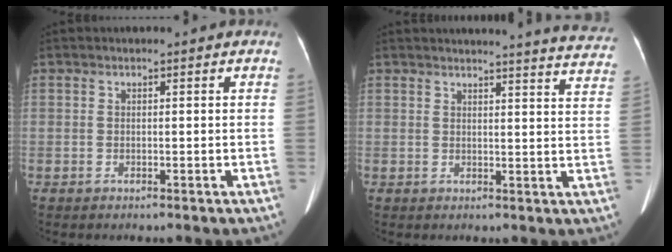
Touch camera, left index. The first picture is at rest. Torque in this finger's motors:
{"motor_torque": [0.84, -1.30, 0.08, 0.04]}